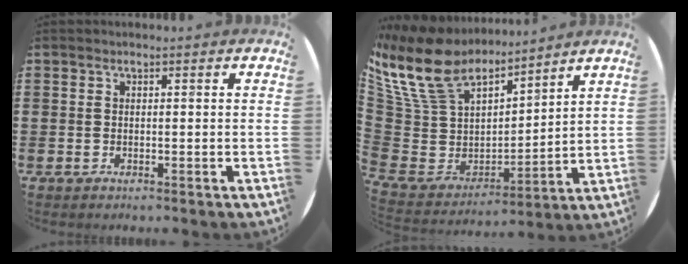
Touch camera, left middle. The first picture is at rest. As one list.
[{"total": 14.1, "force": [11.2, 6.7, 5.2], "torque": [-0.173, -0.068, 0.206]}]